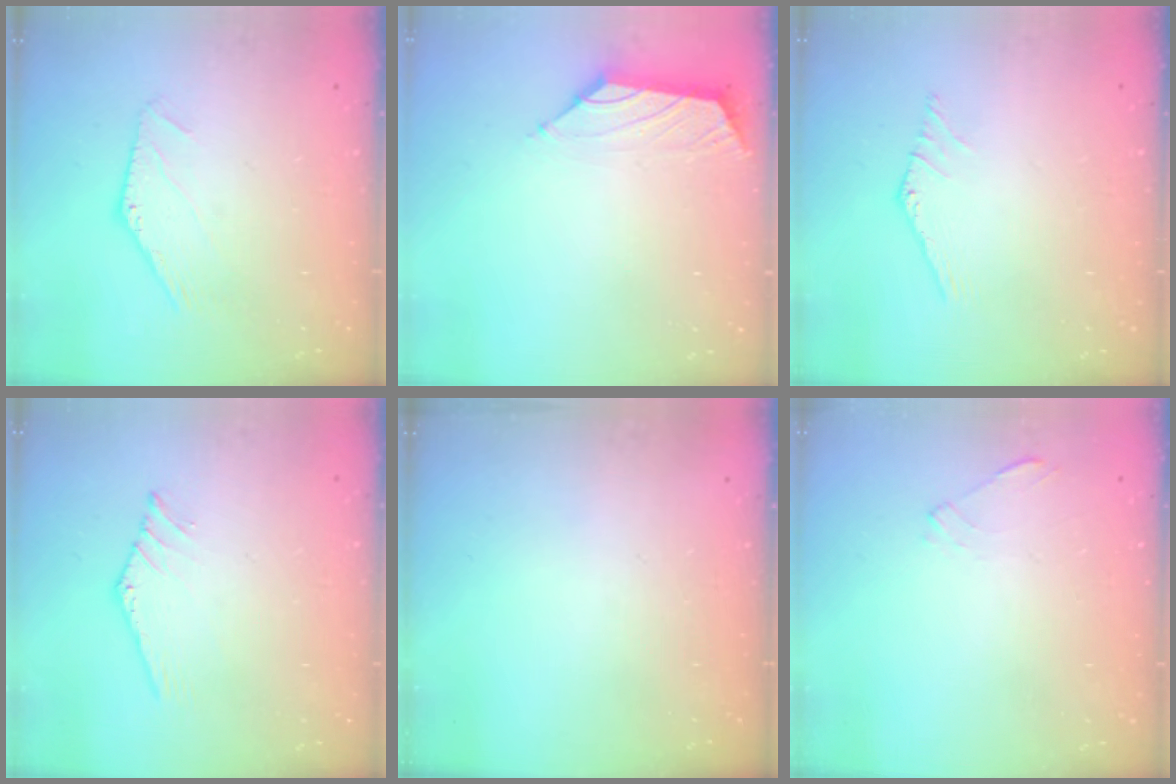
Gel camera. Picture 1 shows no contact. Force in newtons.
{"total": 1.6, "press": 1.5, "slide": 0.6}
{"total": 0.0}
{"total": 0.0}
{"total": 0.0}
{"total": 0.6, "press": 0.5, "slide": 0.2}